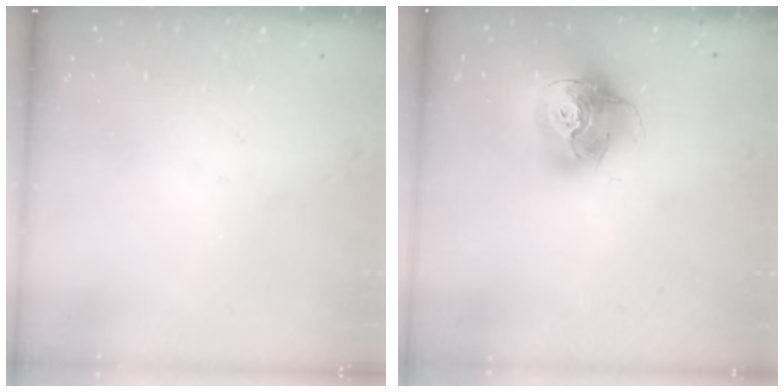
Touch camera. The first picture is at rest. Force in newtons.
{"total": 16.4, "press": 16.4, "slide": 1.7}